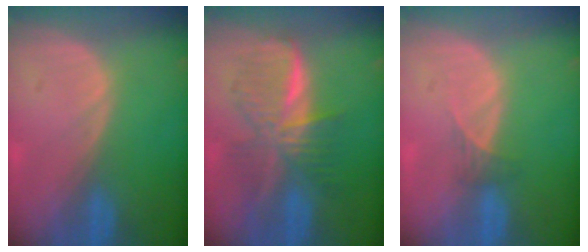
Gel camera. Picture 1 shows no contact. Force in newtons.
{"total": 8.1, "press": 8.1, "slide": 0.3}
{"total": 1.6, "press": 1.3, "slide": 0.9}